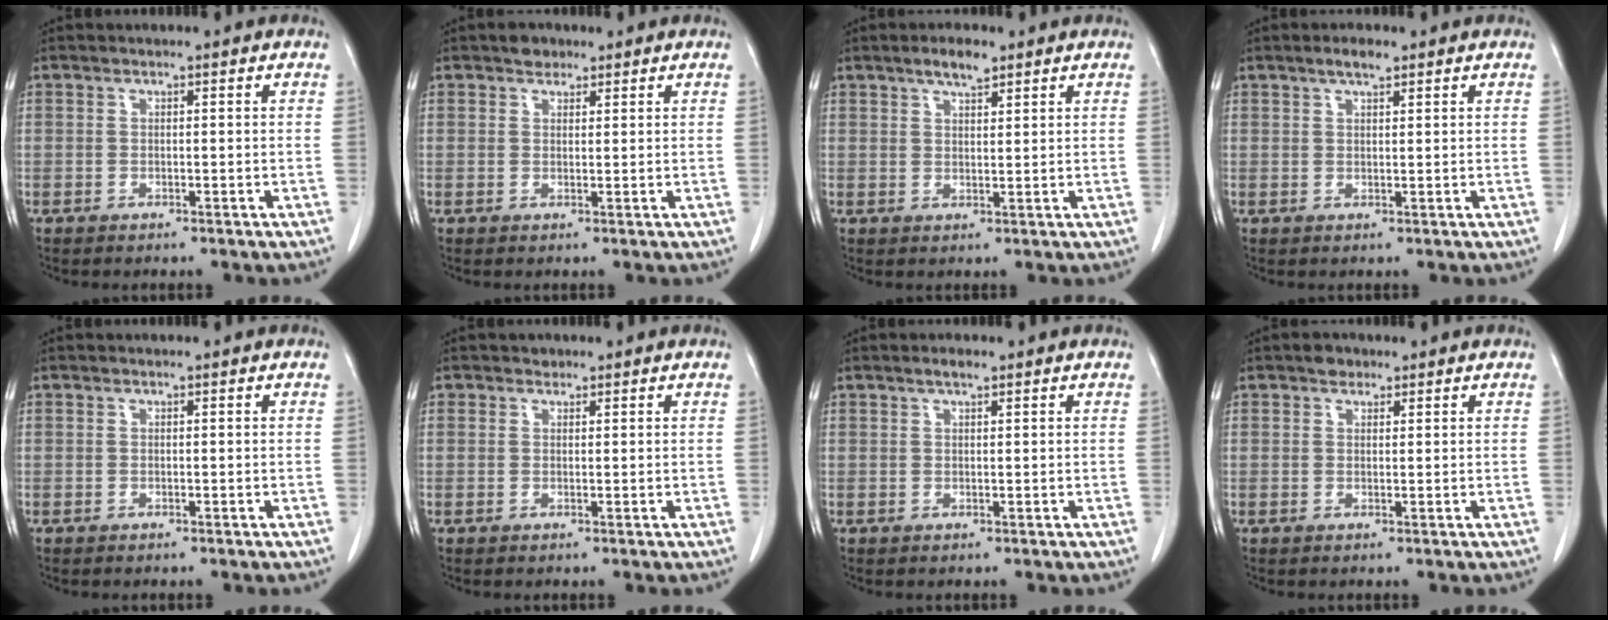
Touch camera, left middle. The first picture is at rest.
{"total": 2.1, "force": [1.5, 1.2, 0.6], "torque": [-0.010, 0.005, 0.023]}
{"total": 3.5, "force": [2.6, 0.9, 2.2], "torque": [-0.041, 0.003, 0.044]}
{"total": 2.3, "force": [1.7, 0.5, 1.5], "torque": [-0.030, 0.003, 0.029]}
{"total": 0.0}
{"total": 0.9, "force": [0.6, 0.6, 0.0], "torque": [0.002, -0.002, 0.008]}
{"total": 1.4, "force": [1.0, 0.3, 0.9], "torque": [-0.020, 0.003, 0.020]}
{"total": 1.7, "force": [1.2, 1.1, 0.5], "torque": [-0.009, 0.004, 0.018]}